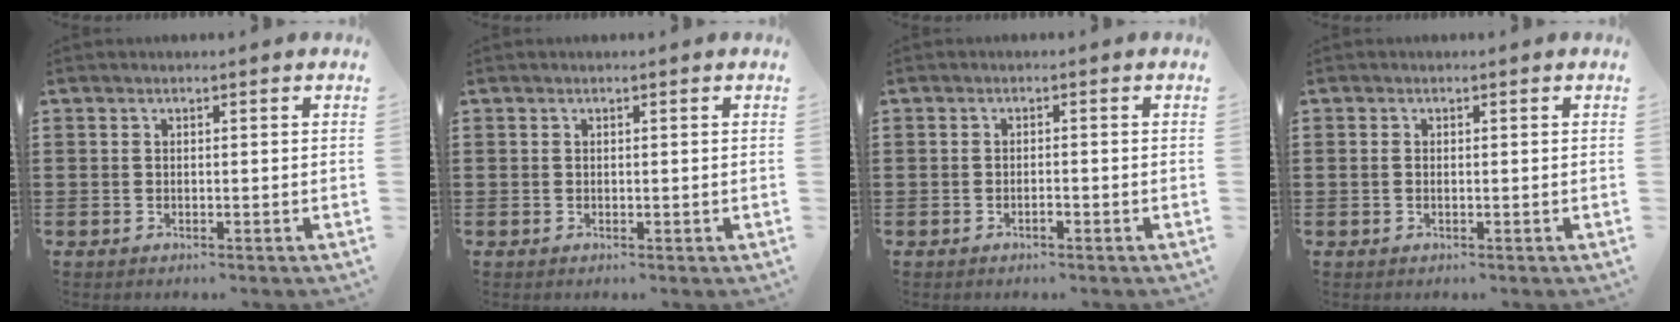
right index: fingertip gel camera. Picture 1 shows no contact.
{"total": 0.0}
{"total": 1.1, "force": [-0.7, 0.3, 0.8], "torque": [-0.019, -0.004, -0.012]}
{"total": 0.6, "force": [-0.2, 0.1, 0.5], "torque": [-0.013, -0.004, -0.003]}